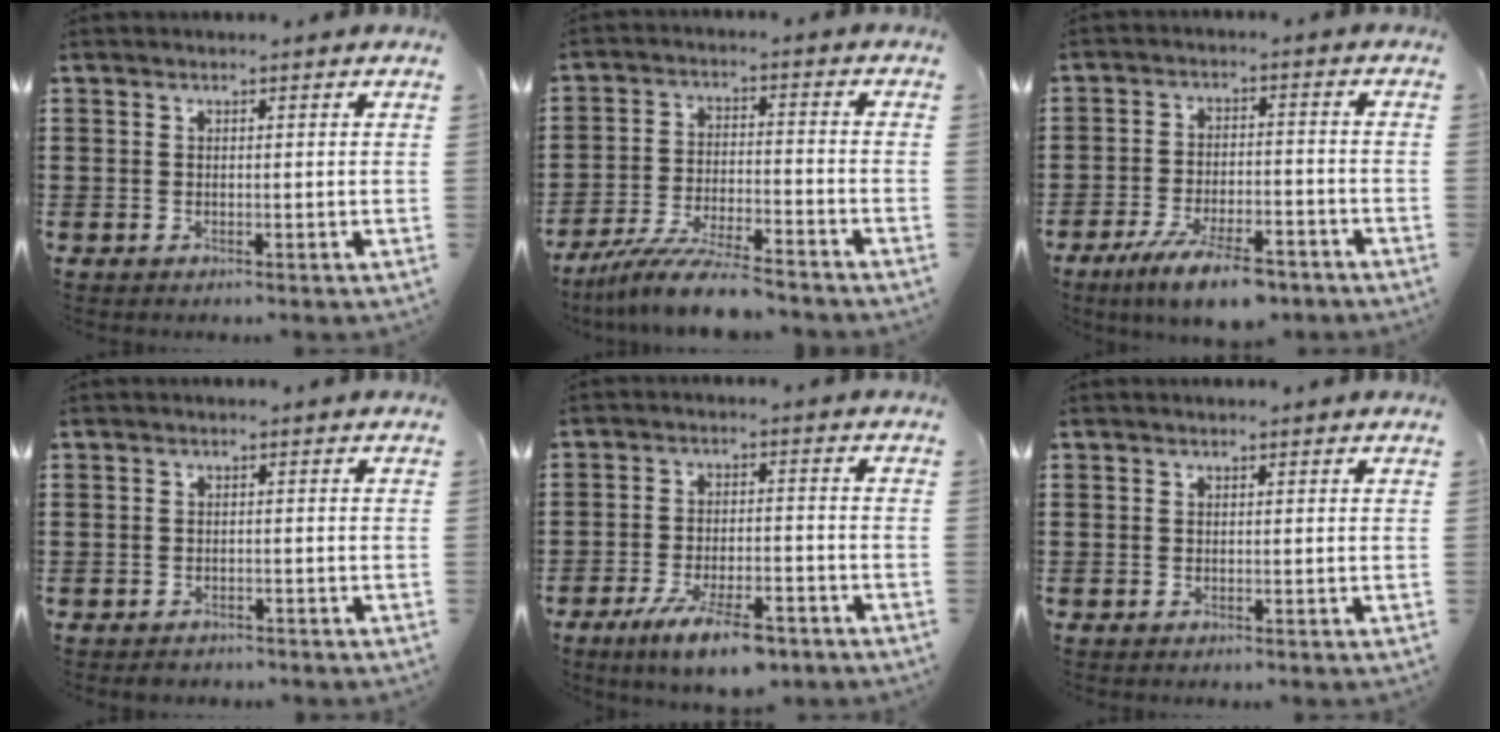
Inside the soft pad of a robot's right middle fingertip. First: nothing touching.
{"total": 8.7, "force": [-7.9, 0.5, 3.6], "torque": [-0.070, 0.006, -0.151]}
{"total": 8.5, "force": [-6.5, 2.0, 5.1], "torque": [-0.098, 0.005, -0.120]}
{"total": 1.3, "force": [-1.1, 0.6, -0.1], "torque": [0.000, 0.005, -0.027]}
{"total": 8.1, "force": [-5.8, 2.1, 5.3], "torque": [-0.098, 0.001, -0.103]}
{"total": 0.0}